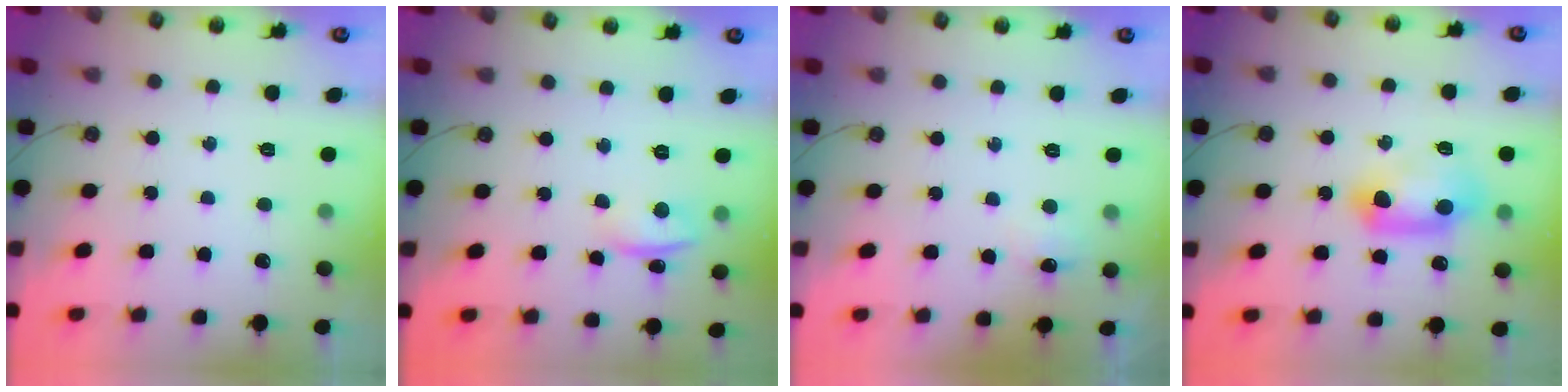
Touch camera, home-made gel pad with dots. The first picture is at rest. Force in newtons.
{"total": 1.6, "press": 1.4, "slide": 0.7}
{"total": 6.6, "press": 6.6, "slide": 0.9}
{"total": 12.0, "press": 12.0, "slide": 1.2}